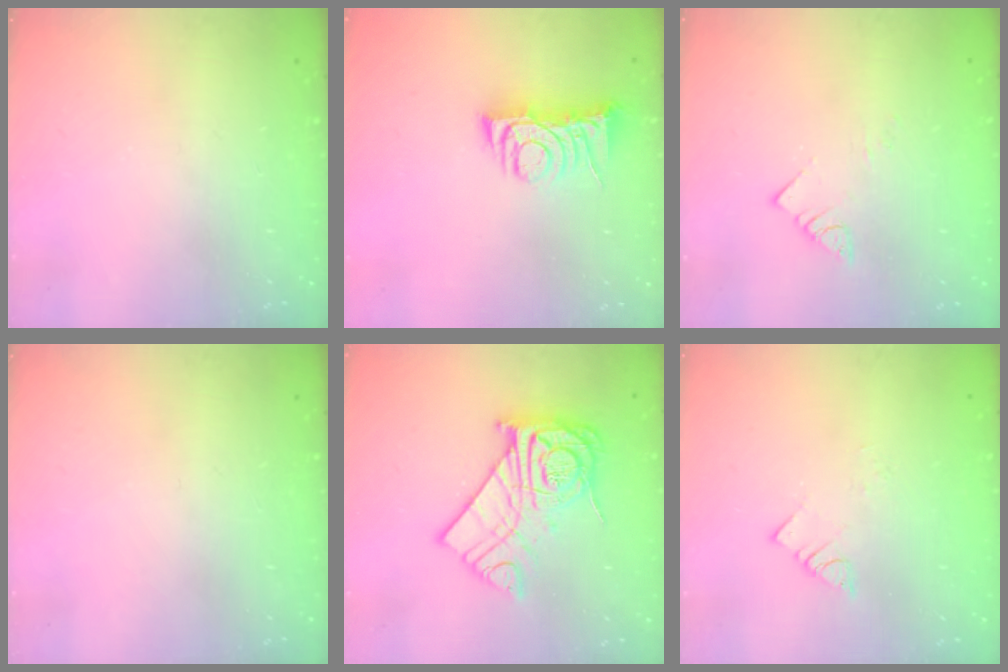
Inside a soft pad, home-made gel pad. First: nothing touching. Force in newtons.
{"total": 6.3, "press": 6.3, "slide": 0.8}
{"total": 2.9, "press": 2.9, "slide": 0.2}
{"total": 0.0}
{"total": 16.1, "press": 16.0, "slide": 1.9}
{"total": 2.7, "press": 2.7, "slide": 0.4}